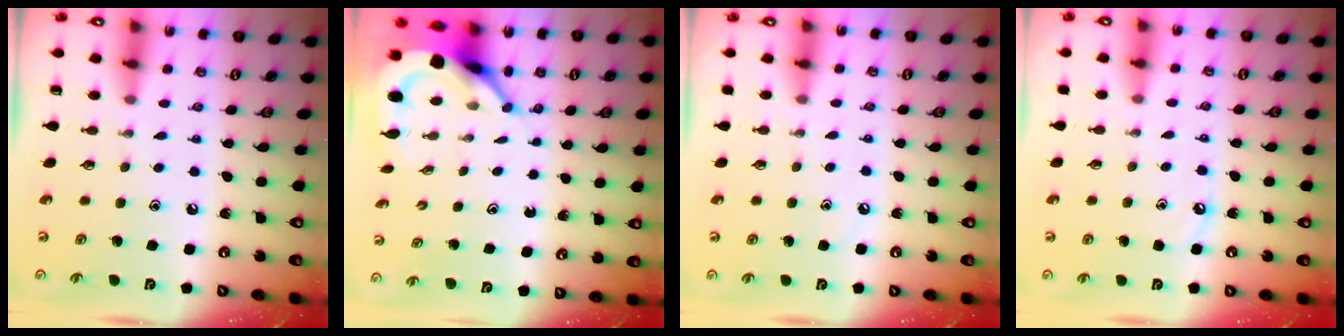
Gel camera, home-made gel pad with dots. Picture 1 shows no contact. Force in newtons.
{"total": 7.3, "press": 7.3, "slide": 1.0}
{"total": 2.7, "press": 2.7, "slide": 0.4}
{"total": 3.9, "press": 3.9, "slide": 0.6}